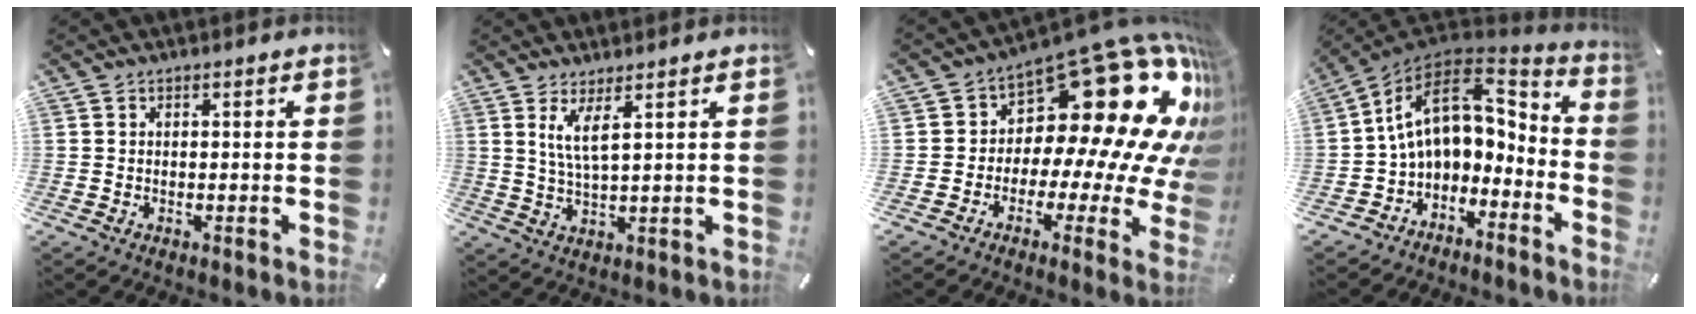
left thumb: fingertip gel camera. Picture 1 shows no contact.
{"total": 5.8, "force": [2.9, 0.9, 4.9], "torque": [-0.105, -0.004, 0.051]}
{"total": 24.1, "force": [10.9, 12.0, 17.9], "torque": [-0.237, -0.108, 0.199]}
{"total": 12.7, "force": [2.1, 8.9, 8.8], "torque": [-0.150, -0.012, 0.041]}